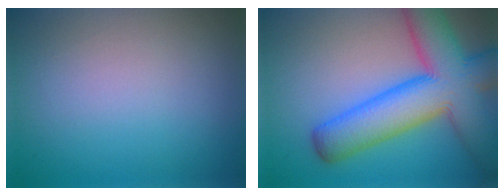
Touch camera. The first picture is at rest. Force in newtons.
{"total": 11.7, "press": 11.7, "slide": 0.4}